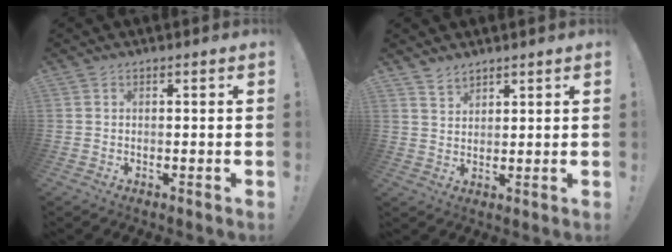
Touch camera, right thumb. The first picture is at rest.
{"total": 3.4, "force": [3.2, 1.3, 0.3], "torque": [0.001, -0.027, 0.058]}